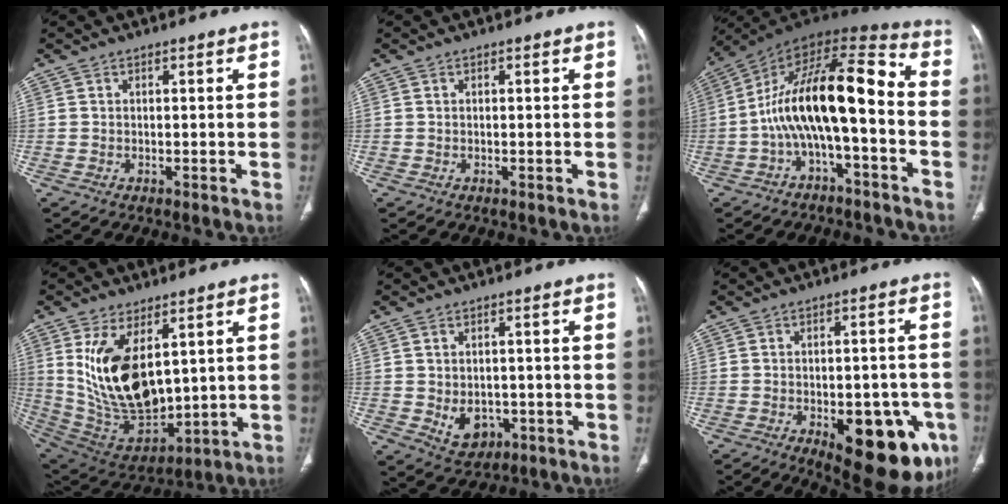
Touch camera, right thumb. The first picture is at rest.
{"total": 0.0}
{"total": 17.7, "force": [-3.1, 6.8, 16.0], "torque": [-0.271, 0.086, -0.057]}
{"total": 18.3, "force": [5.2, 9.7, 14.6], "torque": [-0.250, -0.026, 0.130]}
{"total": 6.1, "force": [-1.3, 4.6, 3.8], "torque": [-0.043, 0.003, -0.002]}
{"total": 18.4, "force": [-7.2, 8.3, 14.7], "torque": [-0.137, 0.019, -0.076]}